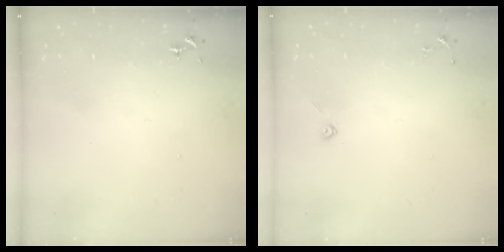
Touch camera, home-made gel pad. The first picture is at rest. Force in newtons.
{"total": 3.9, "press": 3.8, "slide": 0.9}